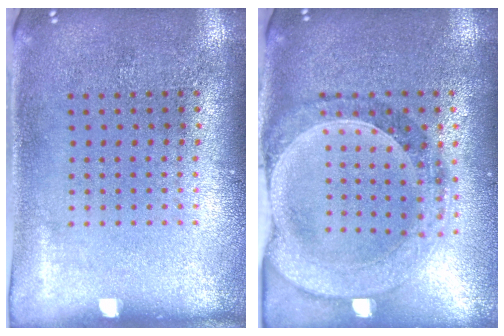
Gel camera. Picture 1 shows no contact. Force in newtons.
{"total": 1.4, "press": 1.4, "slide": 0.3}